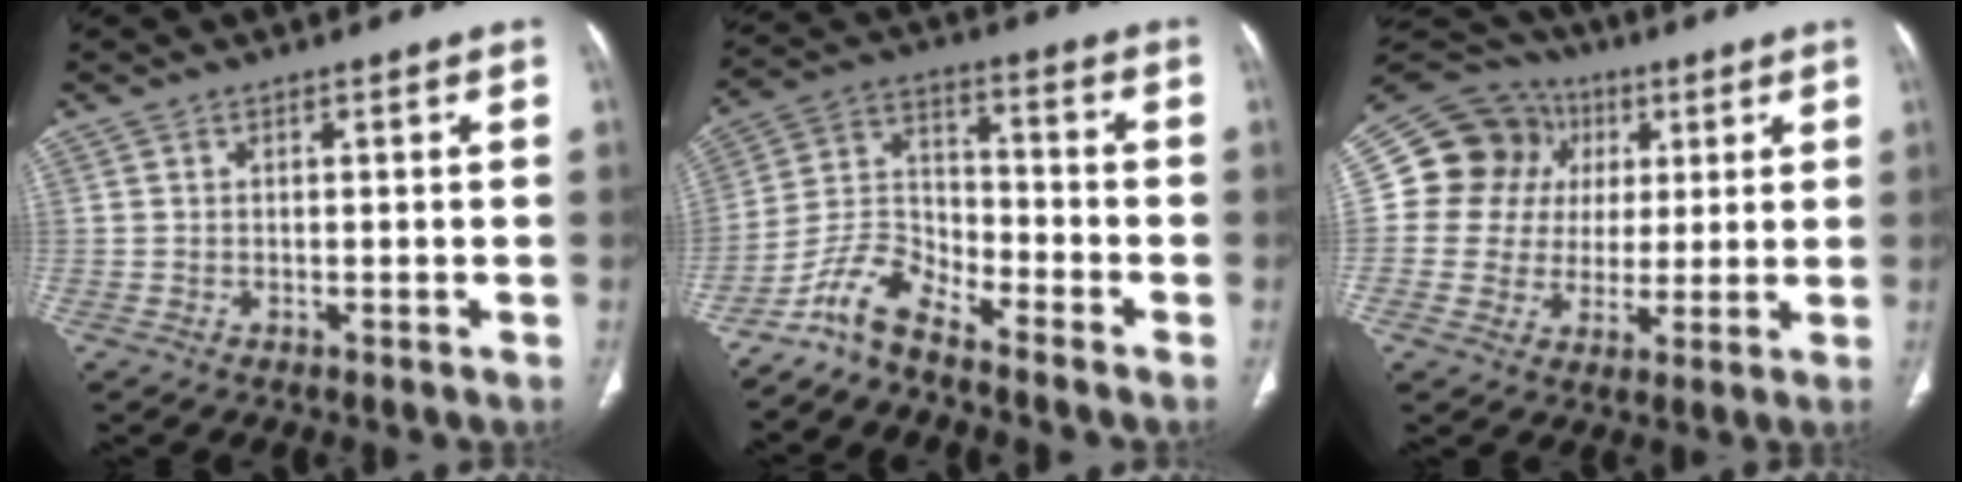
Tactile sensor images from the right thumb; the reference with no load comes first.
{"total": 8.0, "force": [-7.0, 2.3, 3.1], "torque": [-0.063, 0.068, -0.146]}
{"total": 15.3, "force": [3.7, 14.0, 4.8], "torque": [-0.053, 0.030, 0.064]}